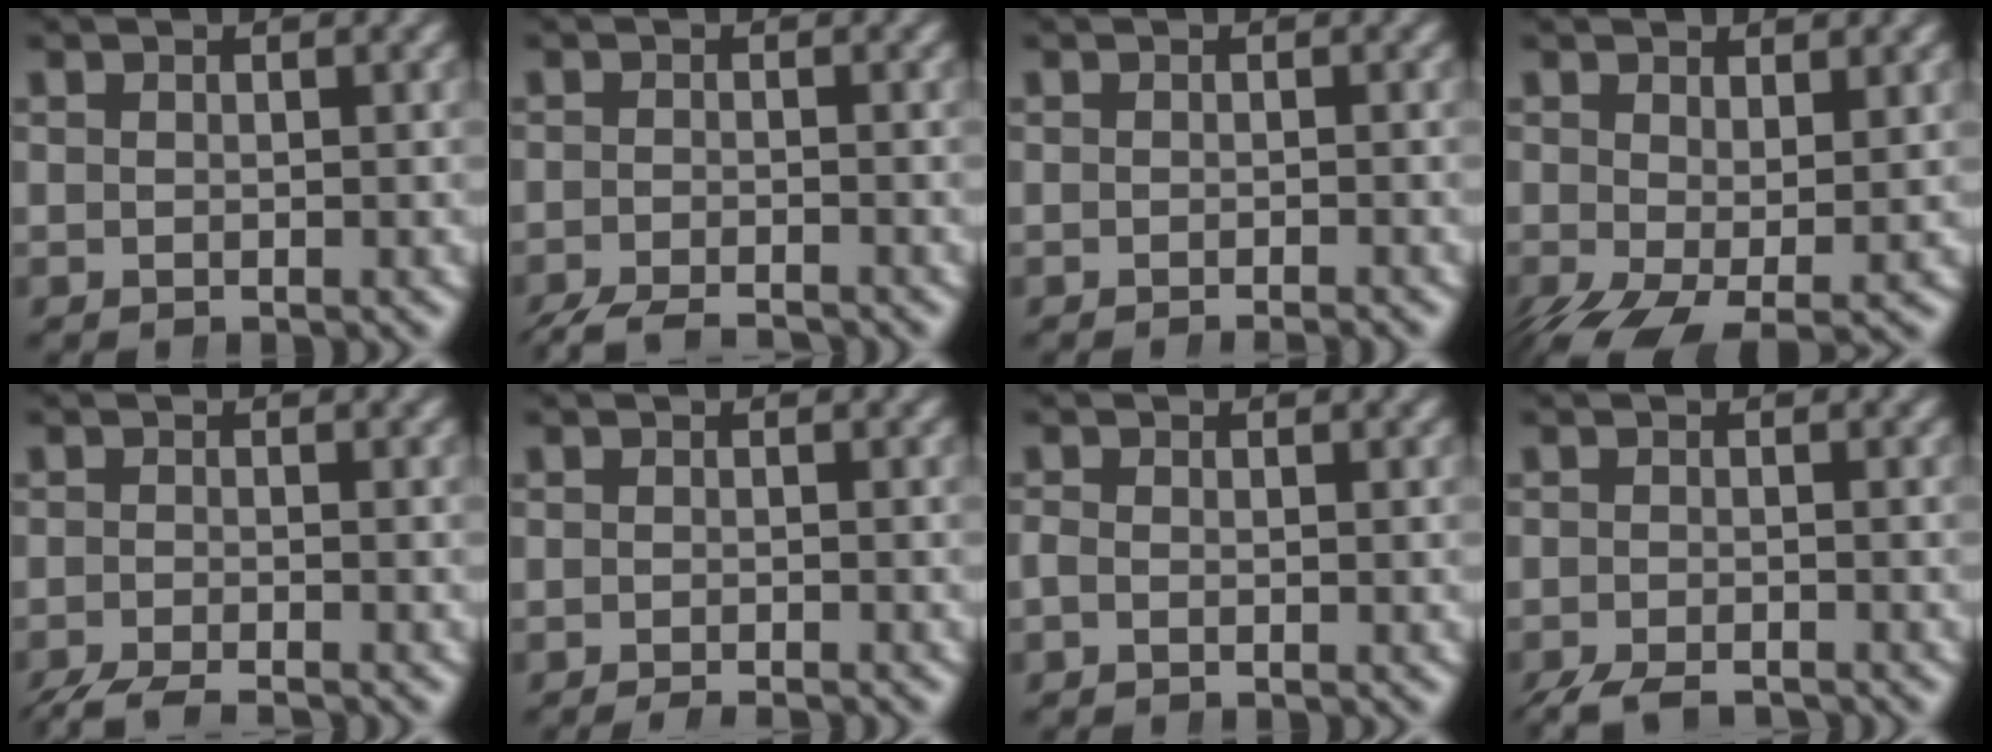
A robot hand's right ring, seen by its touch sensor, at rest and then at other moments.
{"total": 3.1, "force": [-2.9, 0.5, 0.6], "torque": [-0.021, -0.013, -0.050]}
{"total": 0.9, "force": [-0.8, -0.2, 0.2], "torque": [-0.003, 0.001, -0.016]}
{"total": 4.0, "force": [-1.7, 2.0, 3.0], "torque": [-0.053, -0.029, -0.011]}
{"total": 3.1, "force": [-2.9, 0.8, 0.9], "torque": [-0.025, -0.015, -0.046]}
{"total": 1.2, "force": [-1.2, -0.1, 0.1], "torque": [-0.004, -0.002, -0.024]}
{"total": 1.0, "force": [-0.7, 0.6, 0.3], "torque": [-0.019, -0.005, -0.014]}
{"total": 3.0, "force": [-2.8, 0.7, 0.8], "torque": [-0.024, -0.018, -0.044]}